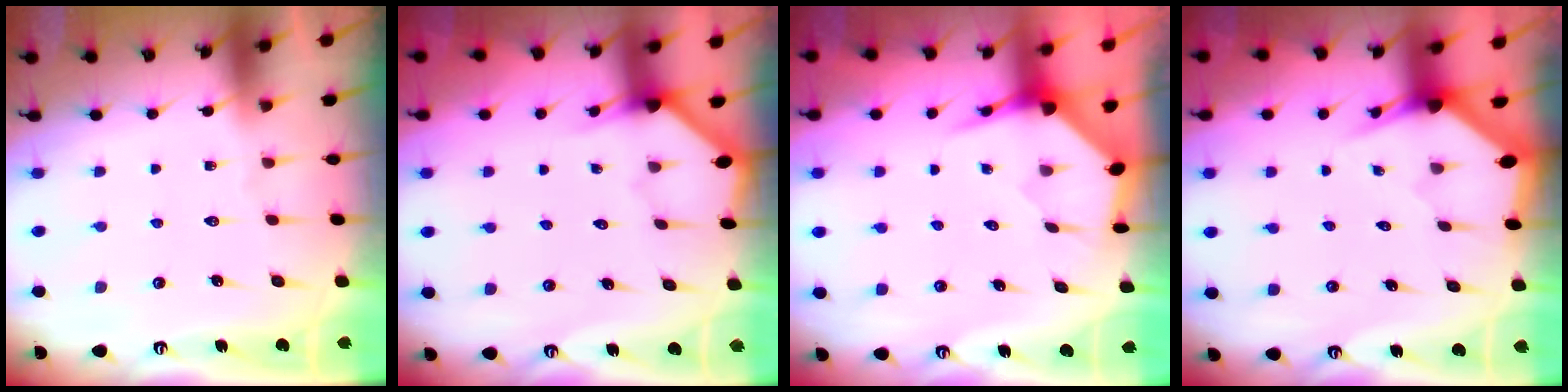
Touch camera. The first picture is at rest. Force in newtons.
{"total": 2.5, "press": 2.5, "slide": 0.2}
{"total": 4.0, "press": 3.9, "slide": 0.4}
{"total": 3.0, "press": 3.0, "slide": 0.1}